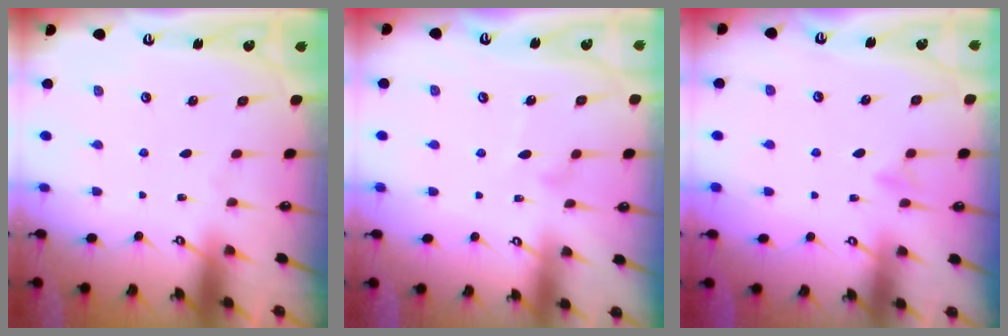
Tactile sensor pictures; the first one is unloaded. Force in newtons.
{"total": 7.4, "press": 7.4, "slide": 0.4}
{"total": 5.6, "press": 5.6, "slide": 0.7}